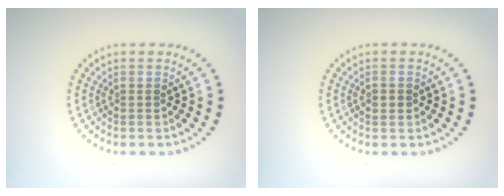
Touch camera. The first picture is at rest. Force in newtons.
{"total": 1.4, "press": 1.4, "slide": 0.1}